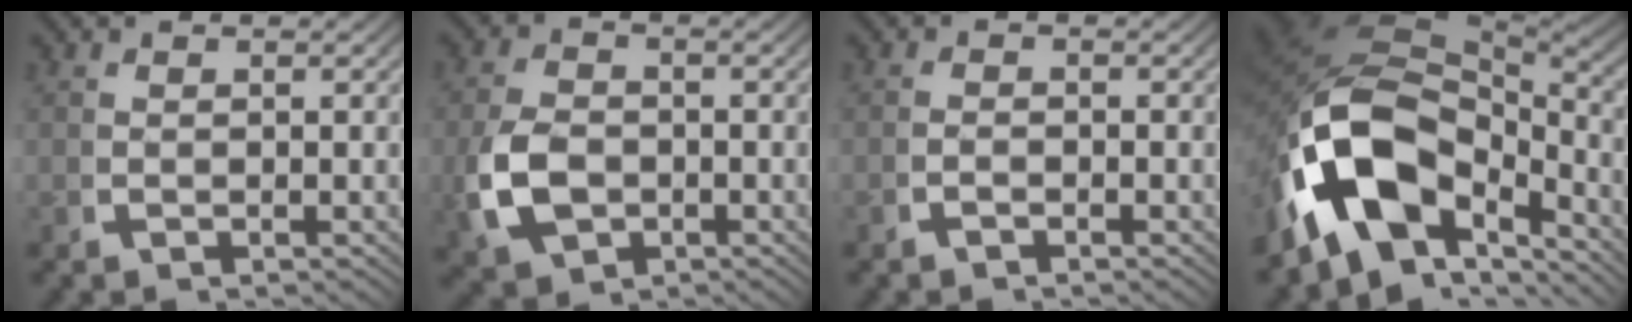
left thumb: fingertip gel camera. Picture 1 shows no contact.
{"total": 6.1, "force": [-1.4, 4.4, 4.0], "torque": [-0.100, -0.019, -0.015]}
{"total": 0.9, "force": [-0.8, 0.2, 0.2], "torque": [-0.002, -0.002, -0.018]}
{"total": 18.9, "force": [-1.9, 12.4, 14.1], "torque": [-0.292, -0.052, -0.010]}